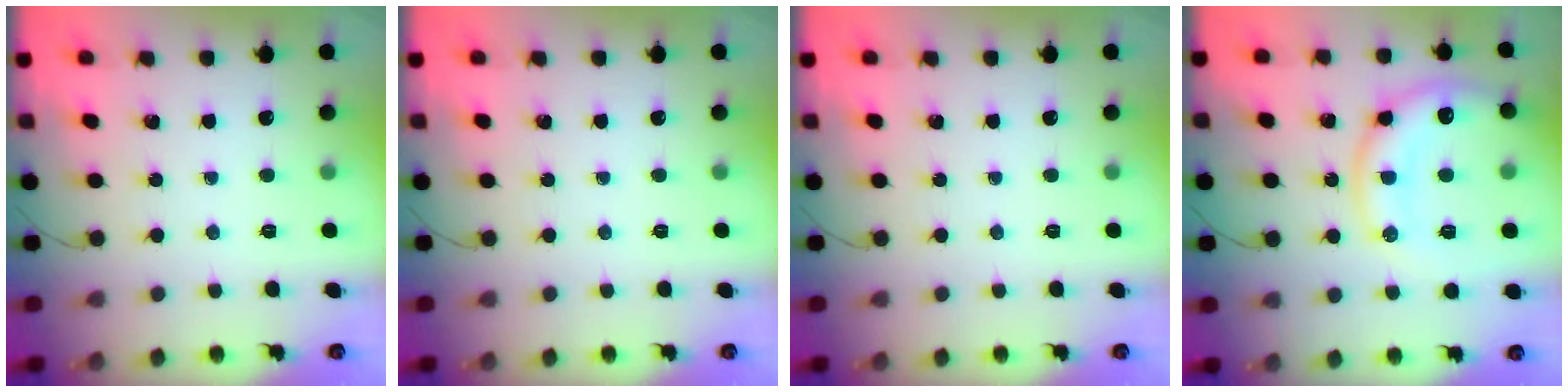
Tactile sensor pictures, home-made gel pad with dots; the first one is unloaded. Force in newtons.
{"total": 0.0}
{"total": 0.0}
{"total": 16.7, "press": 16.6, "slide": 1.9}